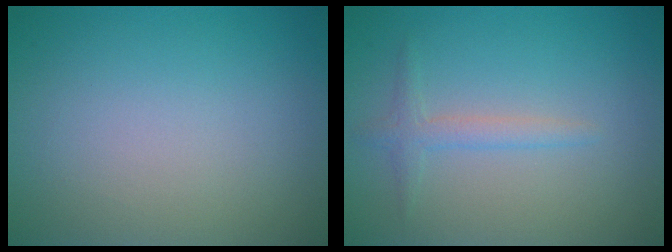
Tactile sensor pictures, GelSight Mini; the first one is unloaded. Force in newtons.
{"total": 1.7, "press": 1.7, "slide": 0.1}